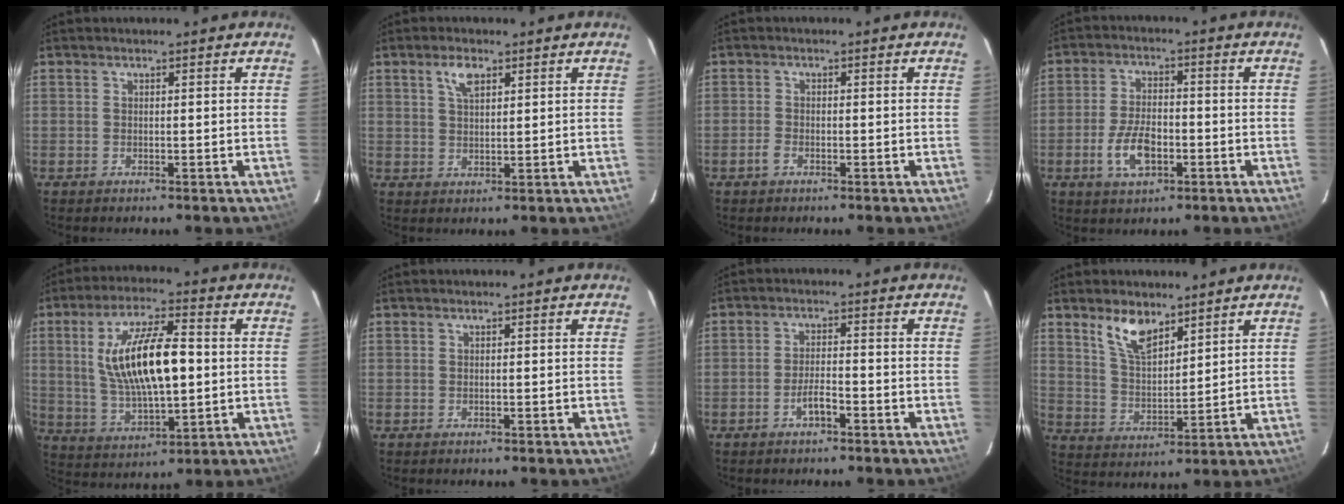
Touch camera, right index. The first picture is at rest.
{"total": 3.9, "force": [2.0, 1.7, 2.8], "torque": [-0.051, 0.008, 0.038]}
{"total": 1.7, "force": [-1.1, 0.9, 1.0], "torque": [-0.023, 0.002, -0.023]}
{"total": 8.0, "force": [-3.0, 4.1, 6.2], "torque": [-0.130, 0.002, -0.051]}
{"total": 16.0, "force": [1.5, 5.7, 14.9], "torque": [-0.280, 0.006, 0.037]}
{"total": 0.0}
{"total": 3.4, "force": [-2.2, 0.8, 2.5], "torque": [-0.055, 0.005, -0.038]}
{"total": 8.2, "force": [5.5, 3.5, 4.9], "torque": [-0.090, 0.007, 0.112]}